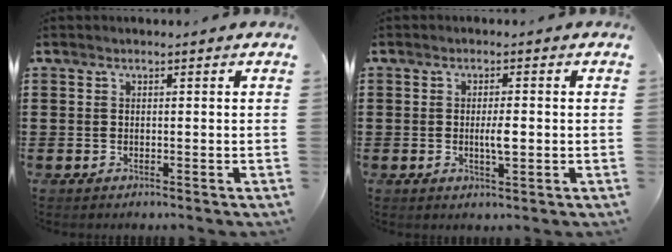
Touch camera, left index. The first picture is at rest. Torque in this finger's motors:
{"motor_torque": [0.19, -0.04, 0.16, 0.04]}